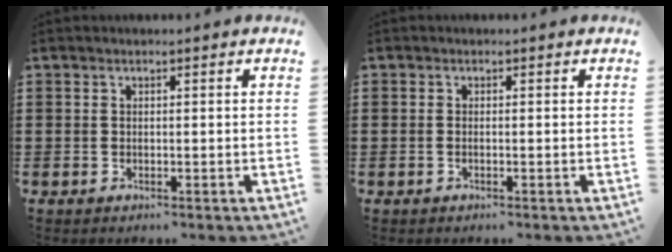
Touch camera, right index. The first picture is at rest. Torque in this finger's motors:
{"motor_torque": [0.75, 1.39, -0.01, 0.01]}